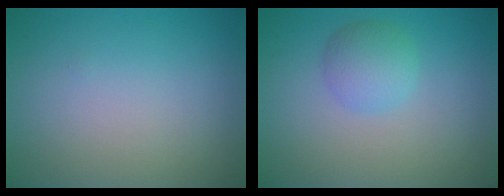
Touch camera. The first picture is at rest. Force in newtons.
{"total": 2.6, "press": 2.6, "slide": 0.1}